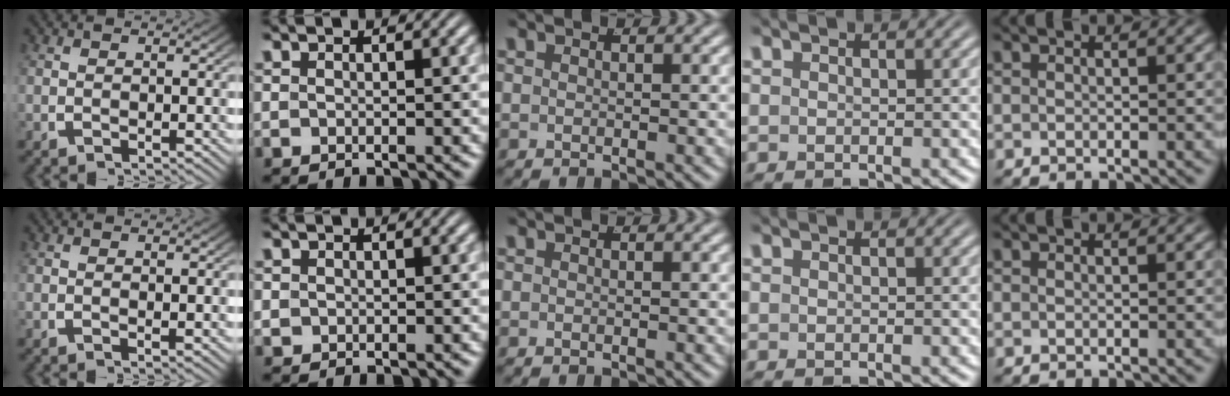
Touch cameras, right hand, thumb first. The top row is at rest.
{"thumb": {"total": 0.6, "force": [0.3, 0.1, 0.4], "torque": [-0.003, -0.001, 0.007]}, "index": {"total": 0.8, "force": [0.1, 0.8, 0.2], "torque": [-0.014, -0.007, 0.008]}}